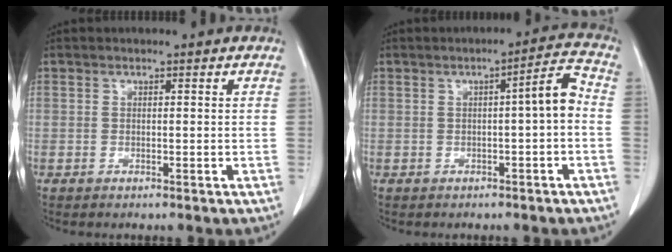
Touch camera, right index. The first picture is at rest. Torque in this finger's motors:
{"motor_torque": [0.47, -0.12, 0.12, 0.04]}